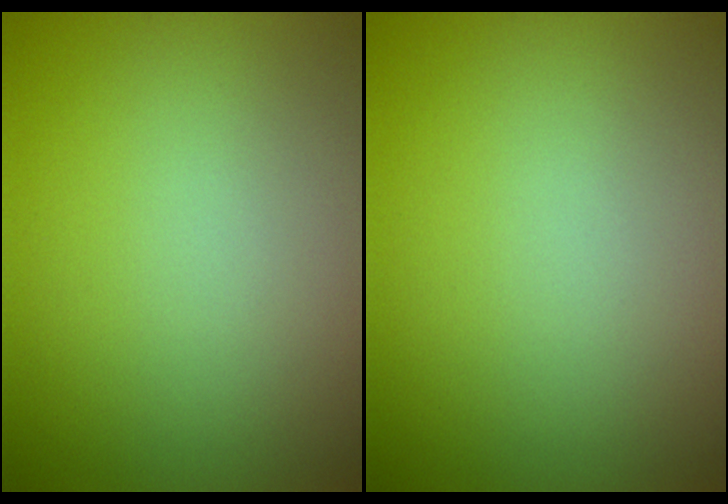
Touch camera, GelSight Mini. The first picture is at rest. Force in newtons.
{"total": 0.0}